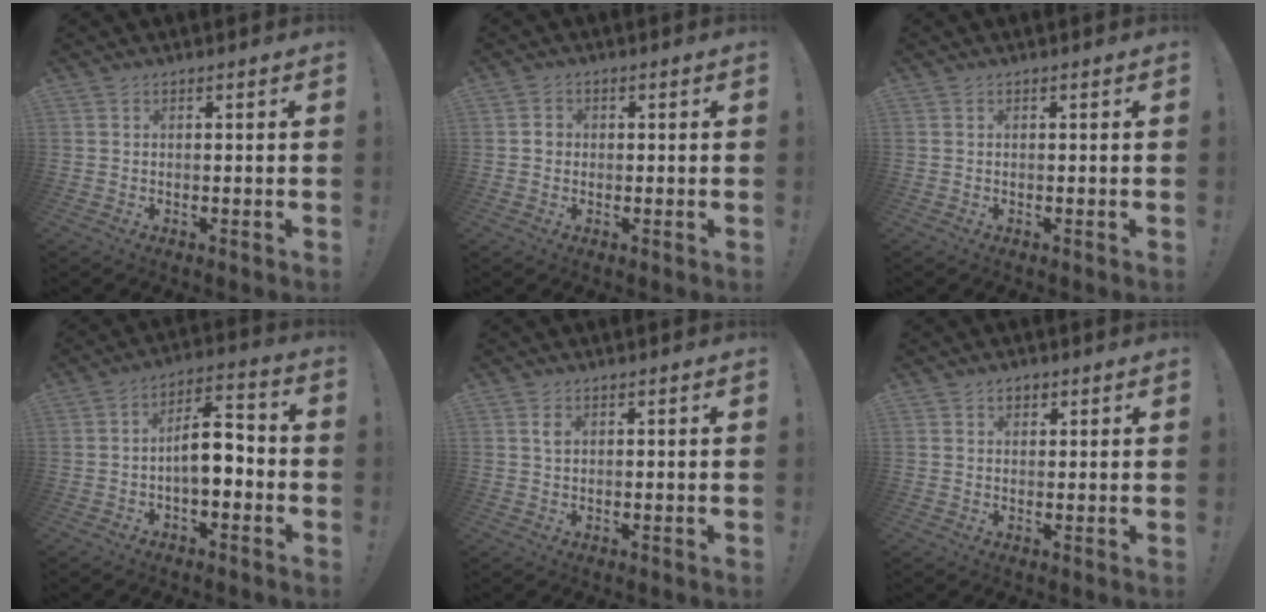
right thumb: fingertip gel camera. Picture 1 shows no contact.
{"total": 2.3, "force": [-0.3, 2.0, 1.0], "torque": [-0.004, 0.003, -0.009]}
{"total": 0.0}
{"total": 10.3, "force": [-2.0, 5.0, 8.8], "torque": [-0.135, 0.012, -0.033]}
{"total": 1.9, "force": [0.8, 1.1, 1.4], "torque": [-0.022, -0.001, 0.013]}
{"total": 2.1, "force": [1.2, 1.6, 0.8], "torque": [-0.010, -0.004, 0.021]}